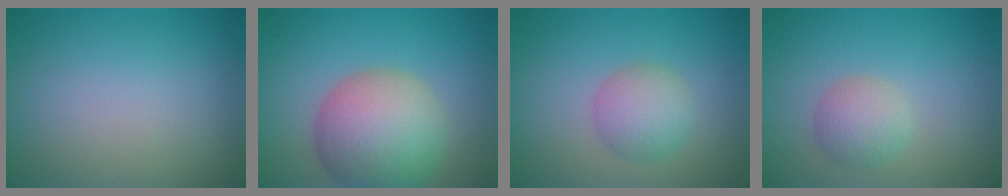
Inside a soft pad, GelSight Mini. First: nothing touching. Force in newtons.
{"total": 9.1, "press": 9.1, "slide": 0.6}
{"total": 3.3, "press": 3.3, "slide": 0.0}
{"total": 2.7, "press": 2.7, "slide": 0.2}